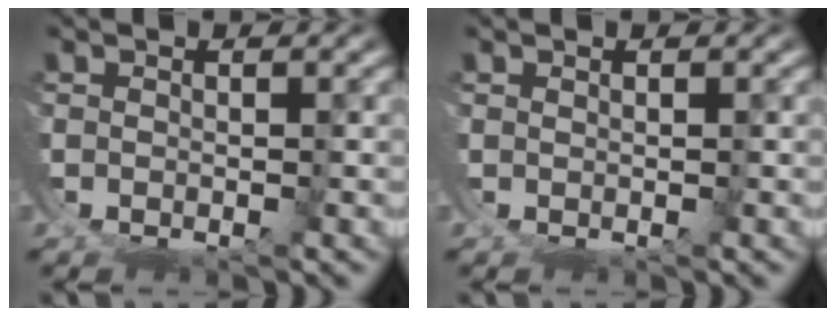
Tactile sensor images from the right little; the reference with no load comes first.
{"total": 0.6, "force": [0.6, -0.2, -0.1], "torque": [0.005, 0.002, 0.008]}